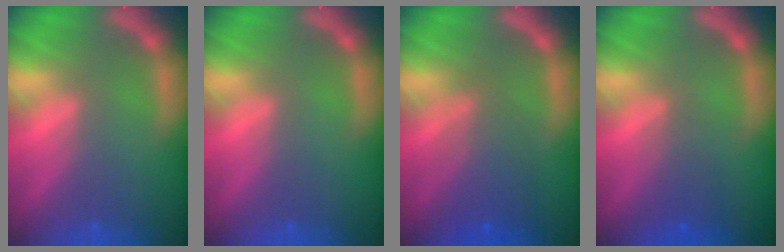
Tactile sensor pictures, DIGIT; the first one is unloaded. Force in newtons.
{"total": 0.0}
{"total": 4.6}
{"total": 2.5}